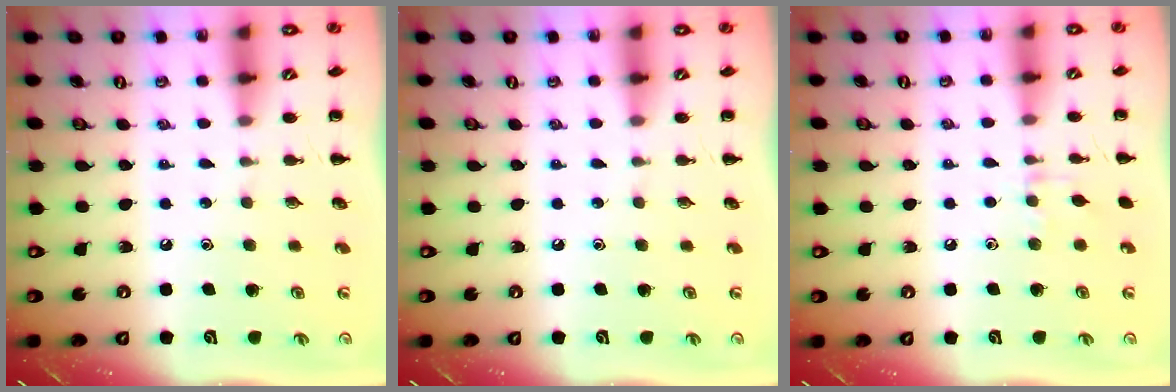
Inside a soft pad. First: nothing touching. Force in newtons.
{"total": 0.0}
{"total": 5.0, "press": 4.8, "slide": 1.5}